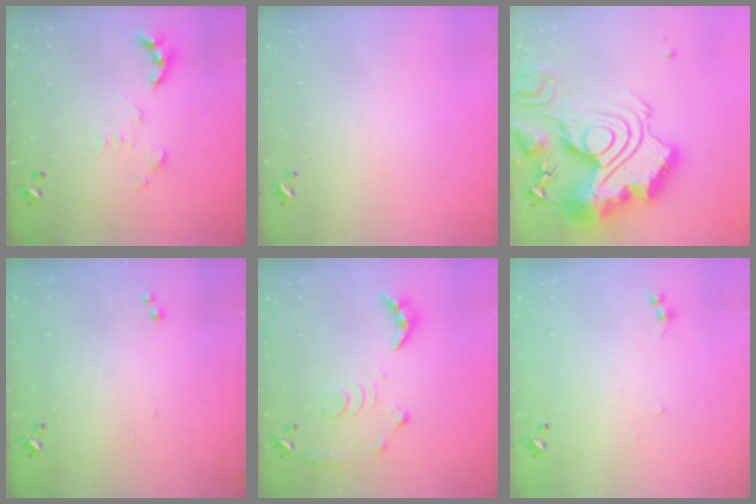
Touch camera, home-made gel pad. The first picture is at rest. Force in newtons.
{"total": 0.0}
{"total": 0.7, "press": 0.7, "slide": 0.0}
{"total": 5.2, "press": 5.2, "slide": 0.6}
{"total": 12.5, "press": 12.4, "slide": 1.1}
{"total": 5.7, "press": 5.7, "slide": 0.6}